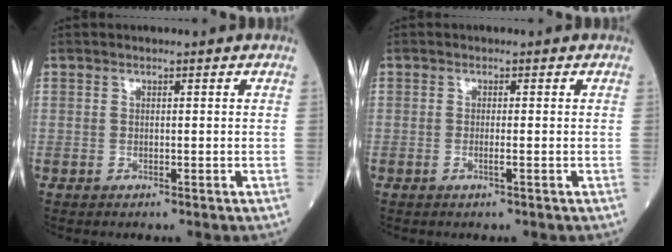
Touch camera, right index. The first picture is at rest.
{"total": 1.0, "force": [-0.4, -0.2, 0.9], "torque": [-0.018, -0.001, -0.008]}